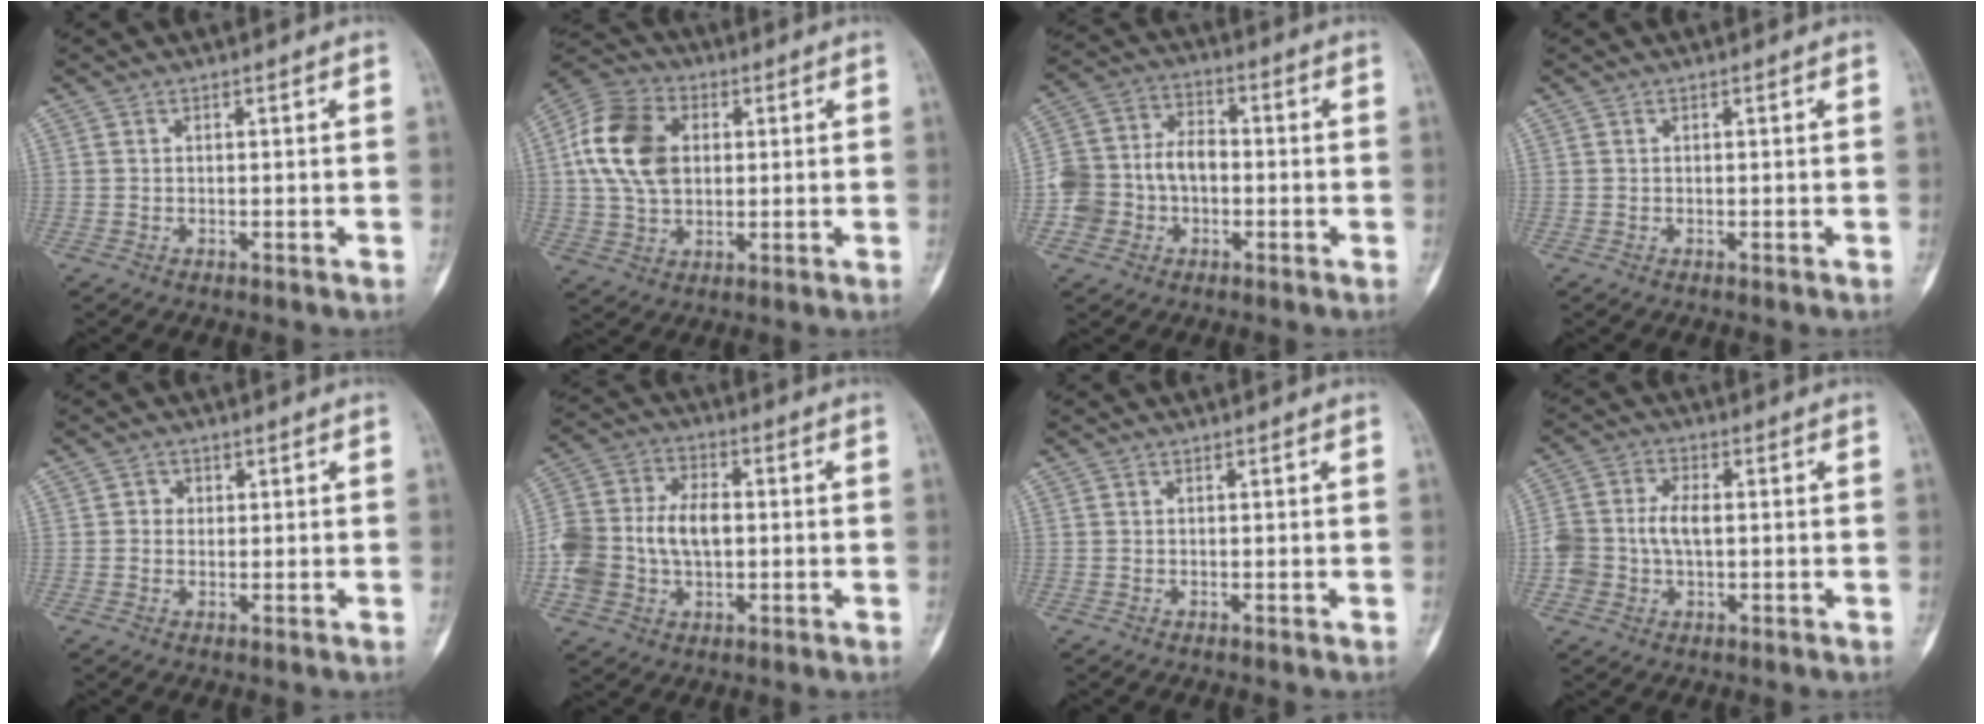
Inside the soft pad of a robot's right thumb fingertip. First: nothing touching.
{"total": 14.3, "force": [2.2, 10.1, 10.0], "torque": [-0.181, 0.013, 0.033]}
{"total": 10.9, "force": [-2.3, 8.5, 6.3], "torque": [-0.107, 0.047, -0.048]}
{"total": 0.0}
{"total": 2.0, "force": [0.4, 1.9, 0.6], "torque": [0.003, 0.003, 0.002]}
{"total": 14.5, "force": [-1.2, 9.8, 10.6], "torque": [-0.207, 0.028, -0.020]}
{"total": 0.0}
{"total": 7.9, "force": [-0.4, 5.0, 6.0], "torque": [-0.126, 0.023, -0.007]}